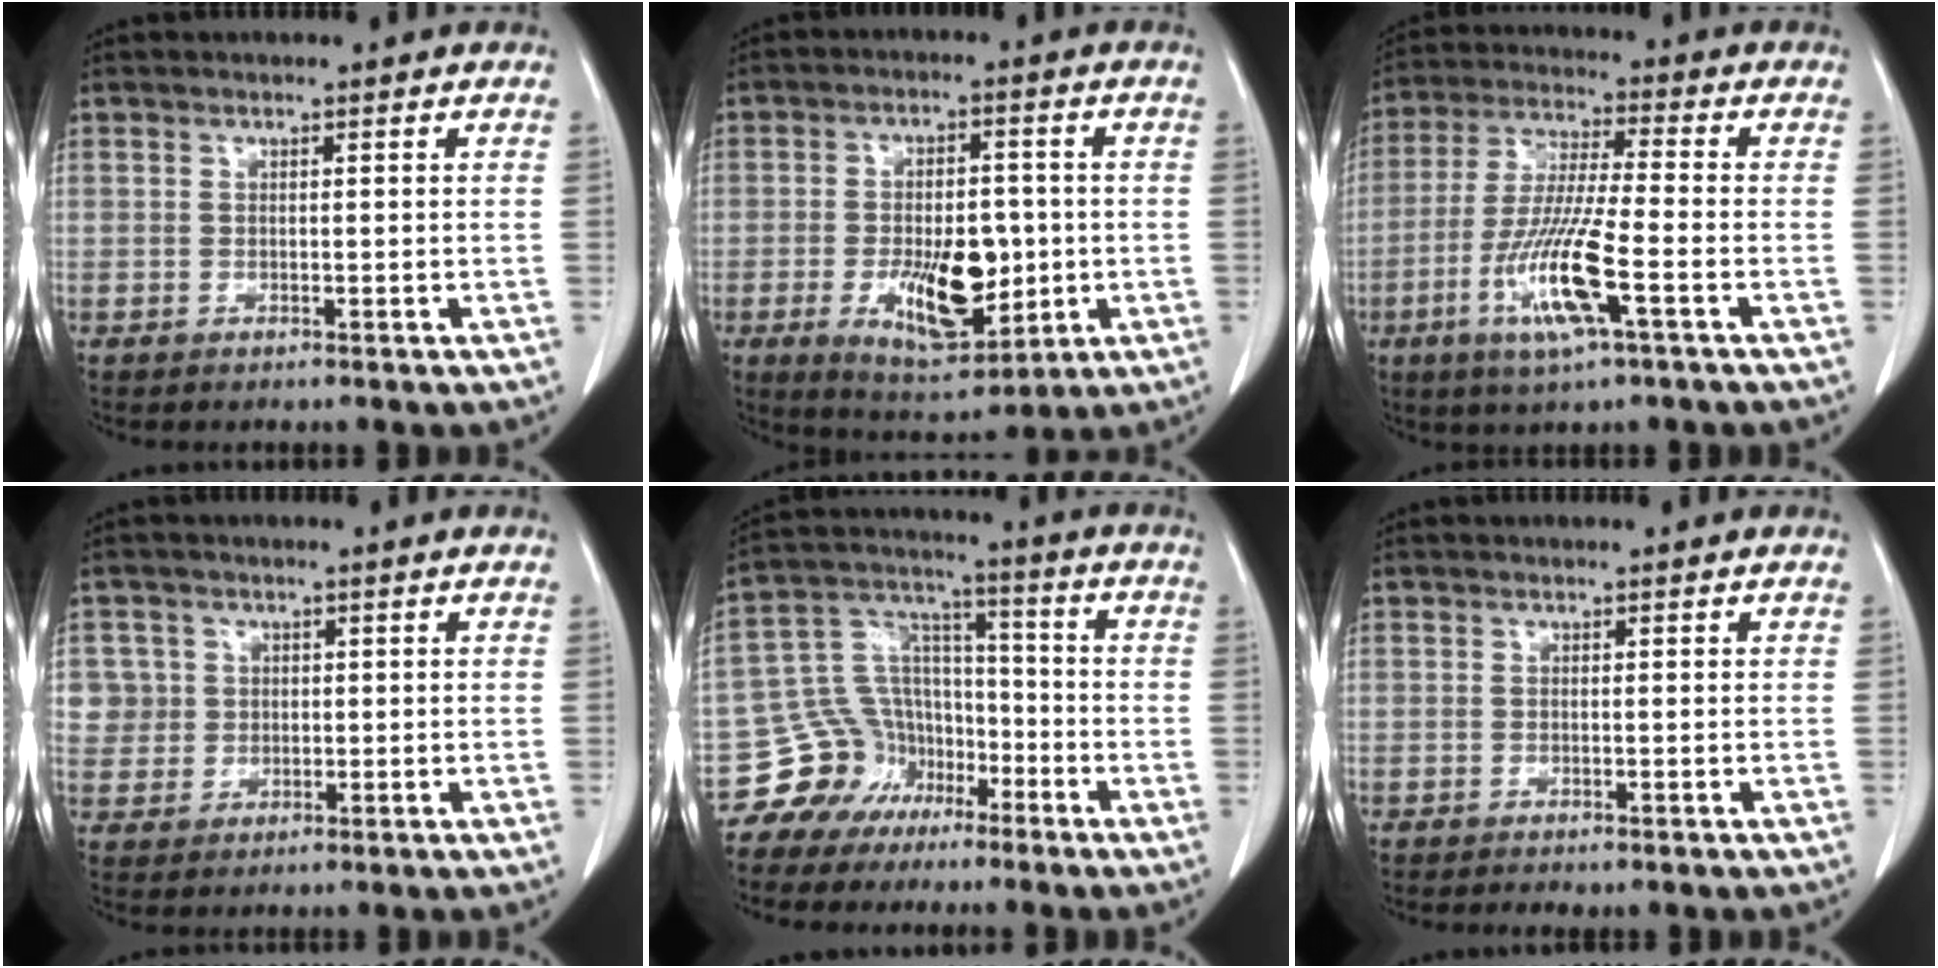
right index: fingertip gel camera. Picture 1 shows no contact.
{"total": 12.1, "force": [-2.4, 5.3, 10.6], "torque": [-0.176, -0.004, -0.027]}
{"total": 12.5, "force": [-4.7, 0.8, 11.6], "torque": [-0.237, -0.018, -0.089]}
{"total": 5.5, "force": [1.3, 5.3, 0.1], "torque": [0.010, 0.015, 0.028]}
{"total": 10.5, "force": [-6.6, 8.0, 1.4], "torque": [-0.036, 0.056, -0.116]}
{"total": 1.2, "force": [-0.9, 0.4, 0.6], "torque": [-0.008, -0.002, -0.011]}